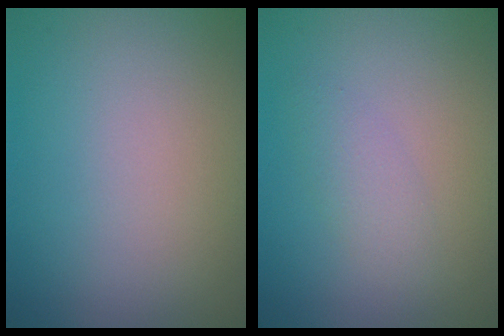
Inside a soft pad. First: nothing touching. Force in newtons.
{"total": 1.7, "press": 1.7, "slide": 0.0}